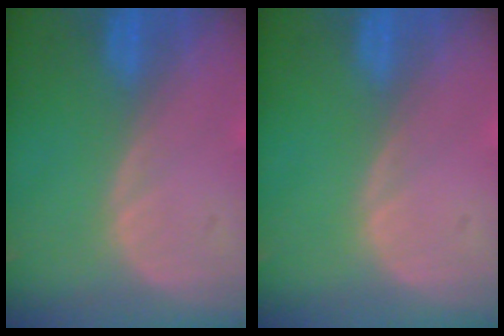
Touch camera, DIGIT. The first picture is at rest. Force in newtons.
{"total": 0.0}